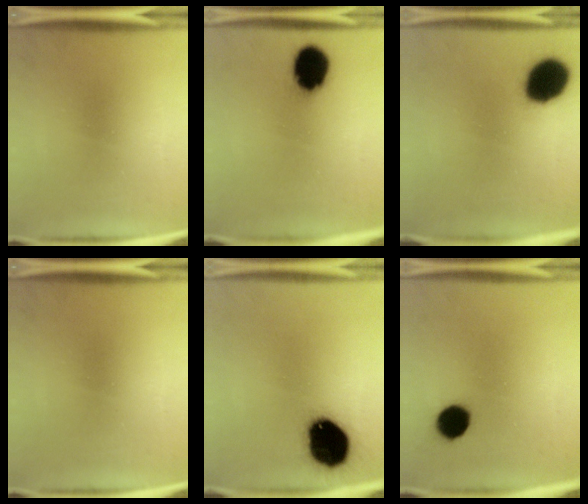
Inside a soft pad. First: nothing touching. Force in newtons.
{"total": 11.7}
{"total": 14.4}
{"total": 0.0}
{"total": 17.2}
{"total": 7.4}